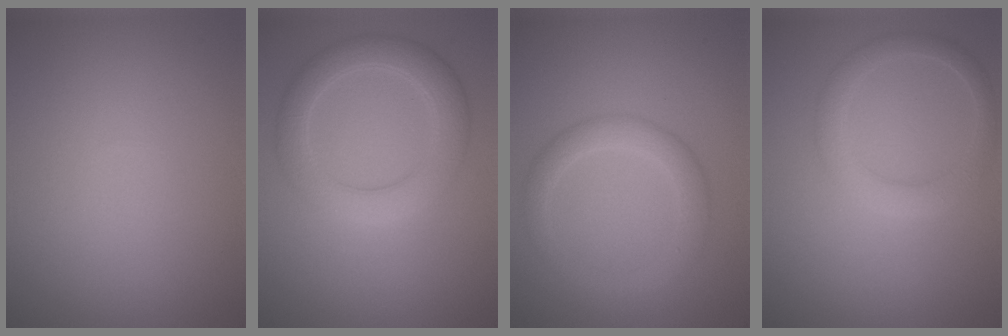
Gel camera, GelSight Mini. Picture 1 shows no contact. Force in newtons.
{"total": 4.5, "press": 4.5, "slide": 0.1}
{"total": 2.9, "press": 2.9, "slide": 0.2}
{"total": 2.7, "press": 2.7, "slide": 0.2}